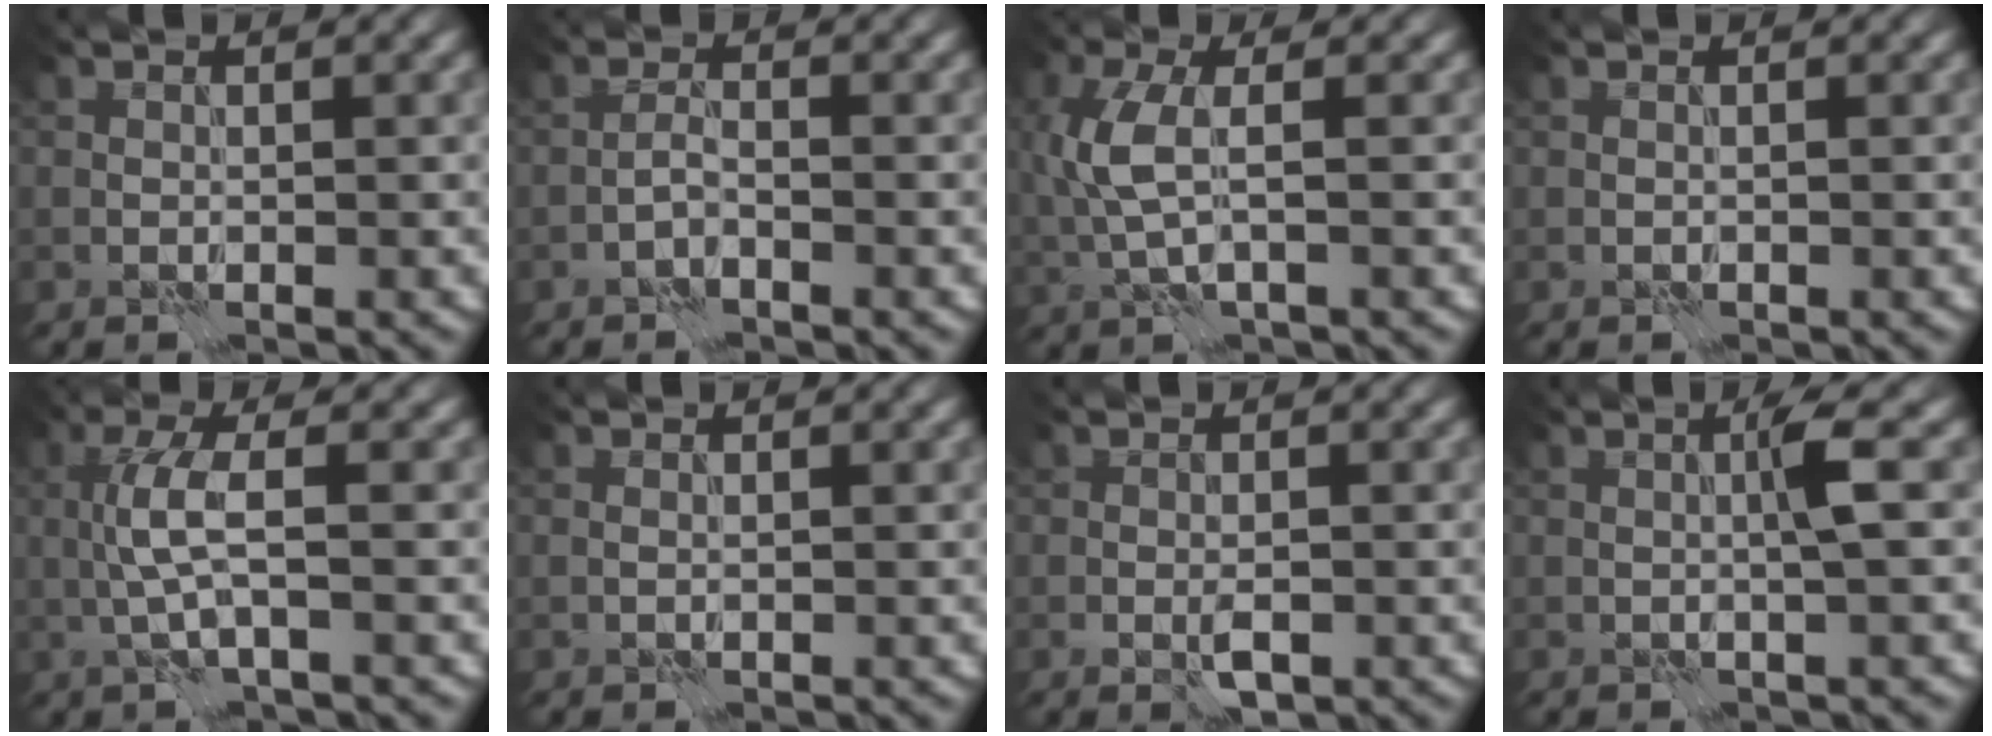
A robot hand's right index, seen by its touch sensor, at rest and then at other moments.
{"total": 1.0, "force": [-0.8, -0.1, 0.6], "torque": [-0.011, 0.006, -0.022]}
{"total": 3.8, "force": [0.3, 1.3, 3.6], "torque": [-0.095, 0.003, 0.001]}
{"total": 0.0}
{"total": 3.8, "force": [0.2, 0.9, 3.6], "torque": [-0.081, 0.002, 0.004]}
{"total": 0.0}
{"total": 2.0, "force": [-0.6, 1.0, 1.5], "torque": [-0.032, -0.005, -0.009]}
{"total": 2.0, "force": [0.3, -0.2, 2.0], "torque": [-0.040, 0.002, 0.006]}